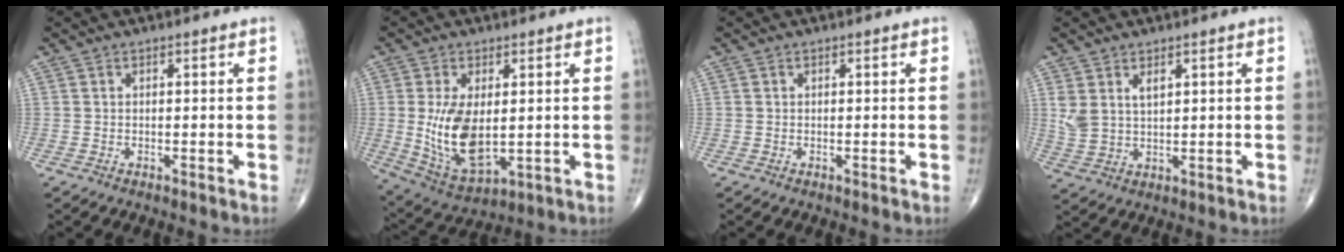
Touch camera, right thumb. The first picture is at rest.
{"total": 12.7, "force": [0.3, 6.6, 10.9], "torque": [-0.203, -0.019, 0.024]}
{"total": 0.0}
{"total": 5.3, "force": [2.3, 3.0, 3.7], "torque": [-0.070, -0.009, 0.055]}